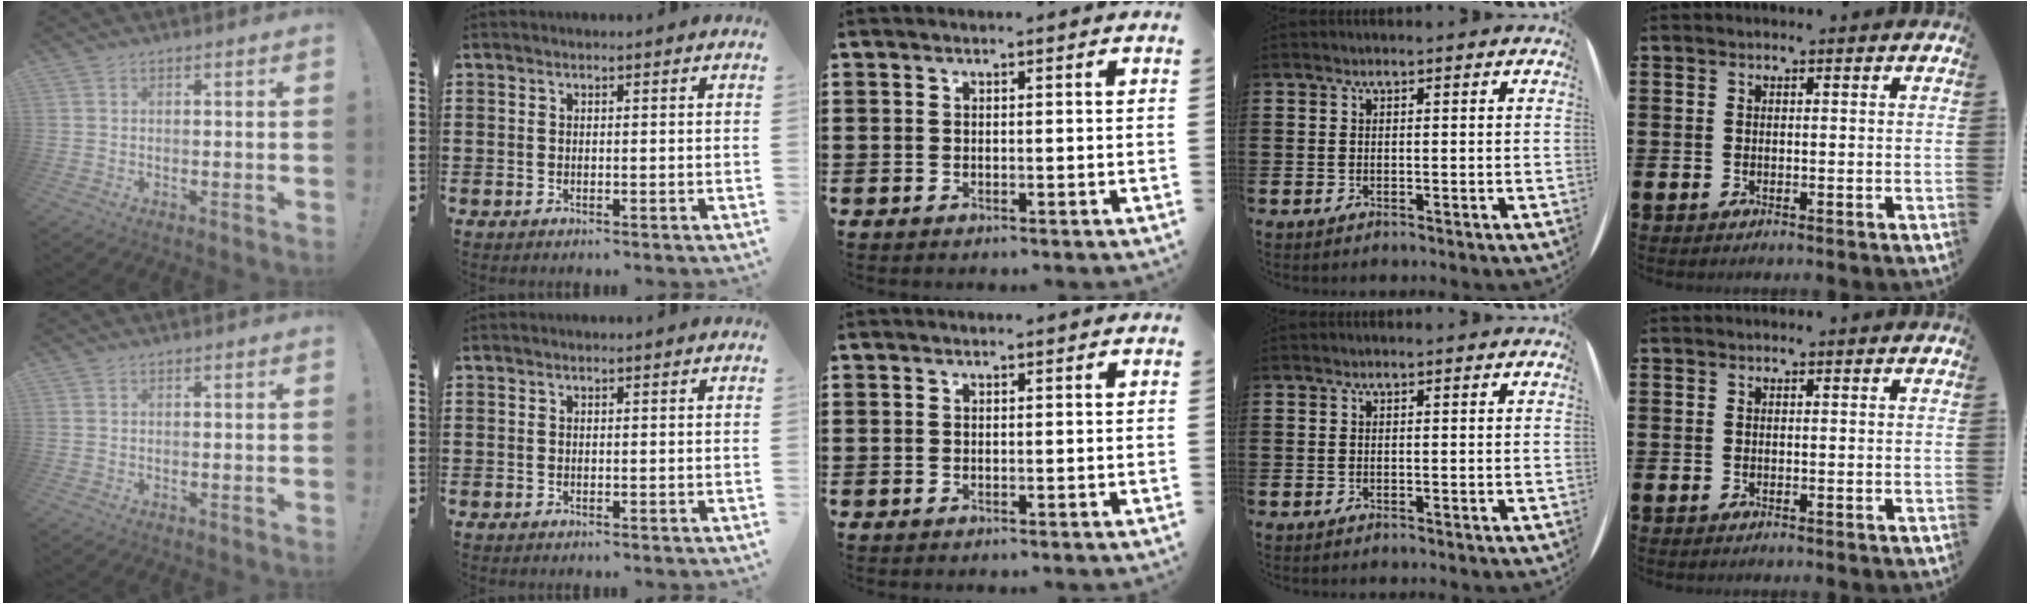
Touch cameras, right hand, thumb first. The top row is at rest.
{}